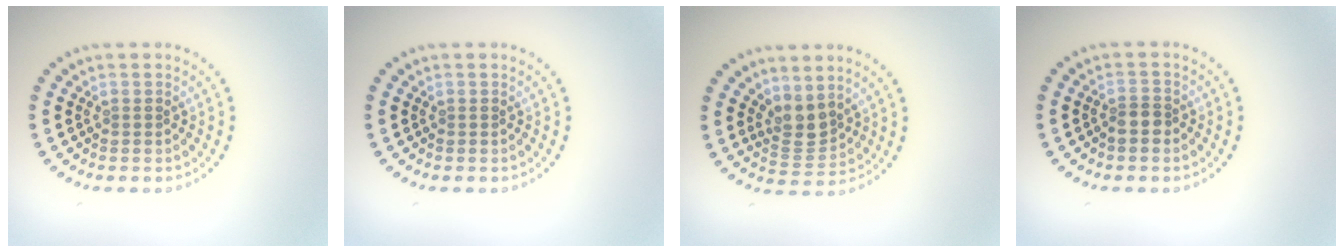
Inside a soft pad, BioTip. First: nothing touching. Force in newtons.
{"total": 0.0}
{"total": 2.8, "press": 2.2, "slide": 1.6}
{"total": 1.7, "press": 1.5, "slide": 0.8}